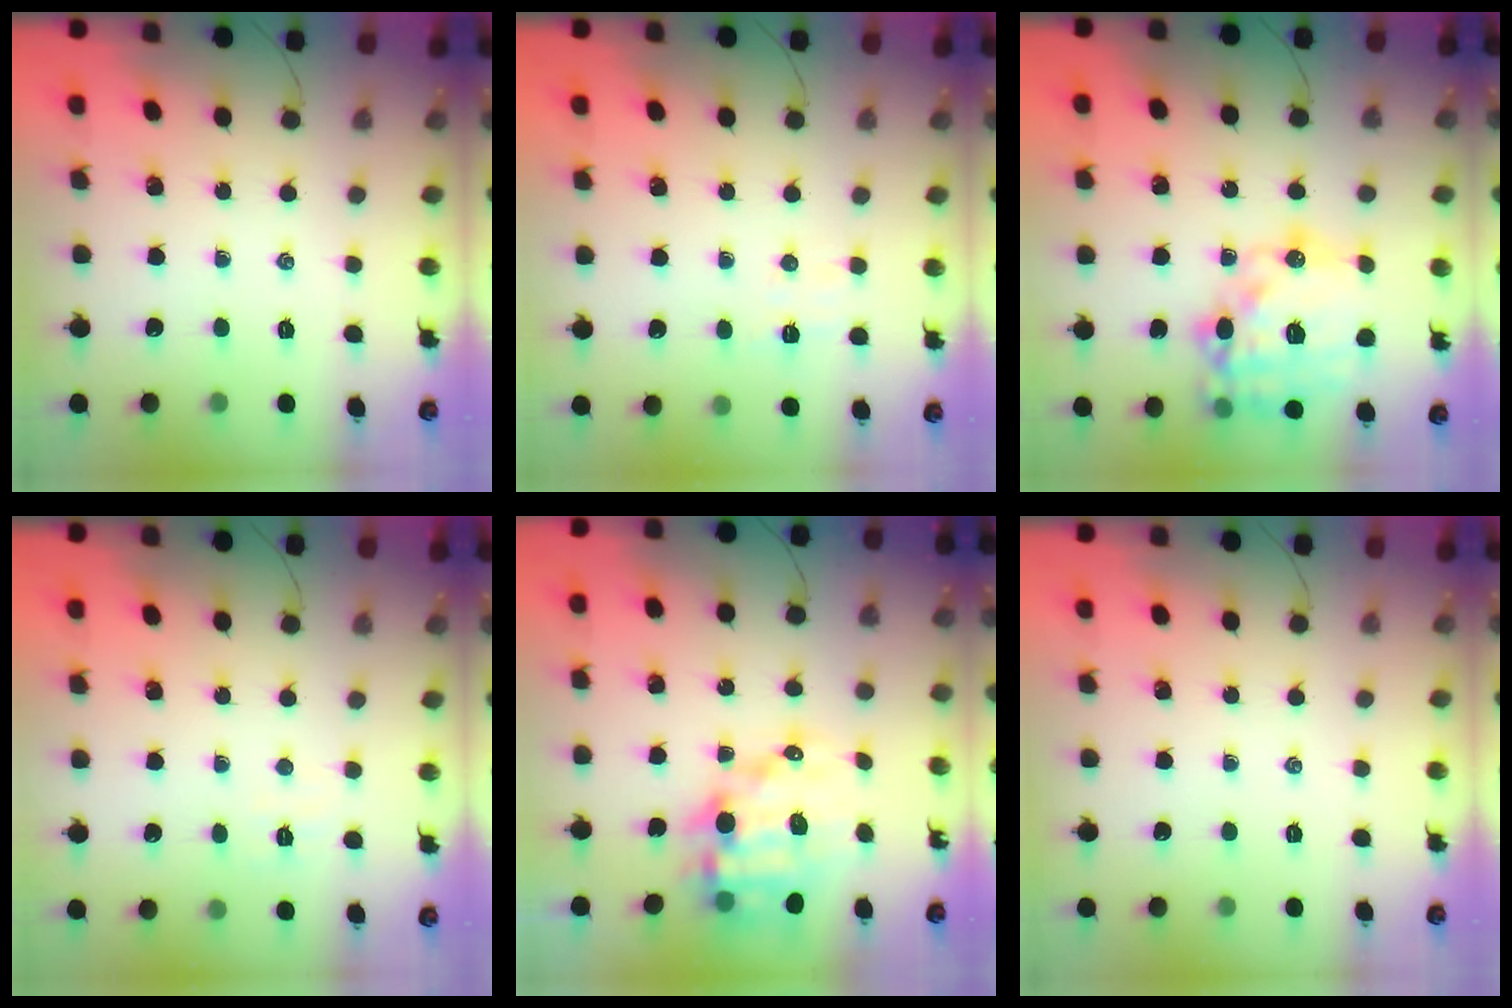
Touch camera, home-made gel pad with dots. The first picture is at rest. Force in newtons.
{"total": 5.4, "press": 5.3, "slide": 0.8}
{"total": 24.0, "press": 23.7, "slide": 4.1}
{"total": 4.4, "press": 4.3, "slide": 1.0}
{"total": 13.6, "press": 13.2, "slide": 3.3}
{"total": 0.0}